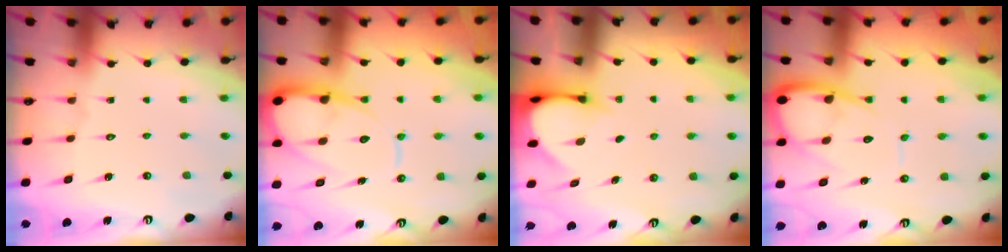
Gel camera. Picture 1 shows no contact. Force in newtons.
{"total": 12.3, "press": 12.3, "slide": 1.3}
{"total": 3.5, "press": 3.4, "slide": 0.3}
{"total": 11.4, "press": 11.4, "slide": 1.0}